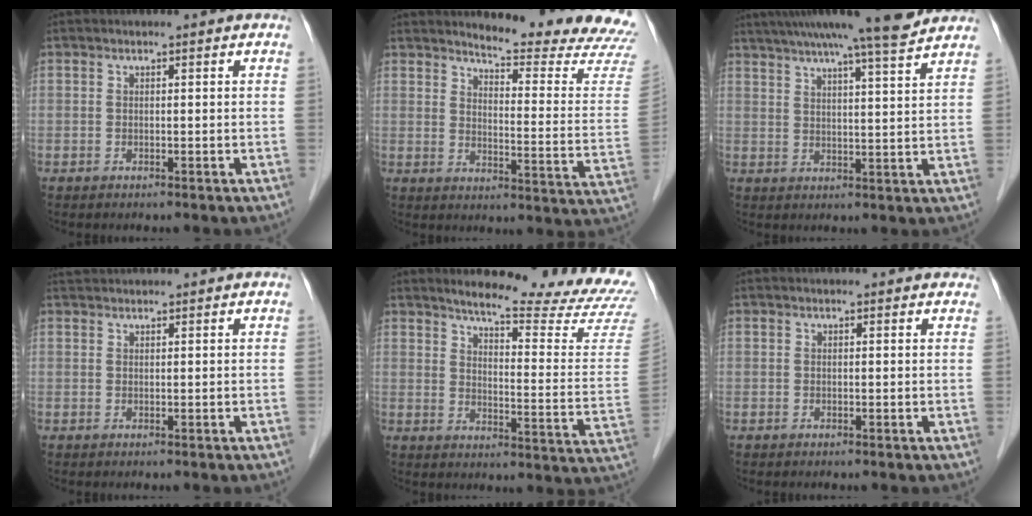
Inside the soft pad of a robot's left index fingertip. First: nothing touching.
{"total": 17.5, "force": [16.9, -0.3, 4.8], "torque": [-0.067, -0.127, 0.190]}
{"total": 14.3, "force": [12.3, -0.4, 7.3], "torque": [-0.123, 0.014, 0.168]}
{"total": 3.0, "force": [2.9, 0.3, 0.6], "torque": [-0.009, 0.033, 0.053]}
{"total": 20.5, "force": [19.2, 0.0, 7.1], "torque": [-0.102, -0.112, 0.227]}
{"total": 3.7, "force": [3.4, 1.2, 0.9], "torque": [-0.008, 0.016, 0.028]}